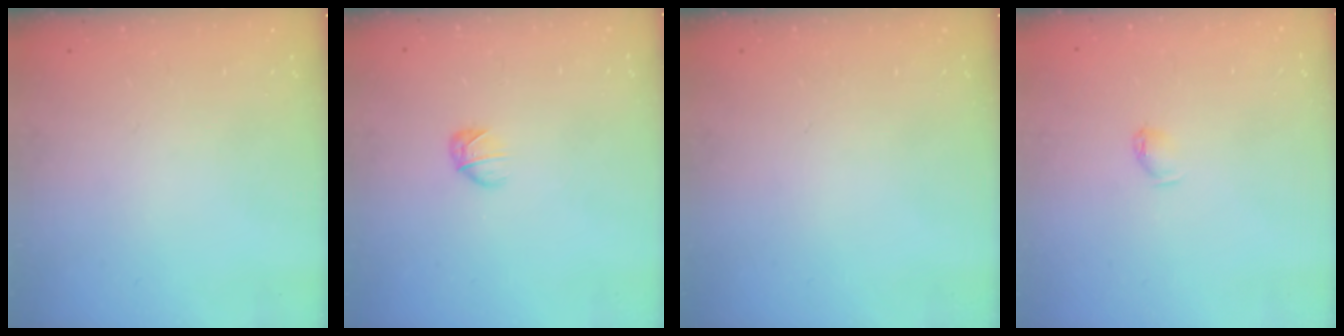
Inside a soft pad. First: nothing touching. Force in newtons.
{"total": 2.7, "press": 2.7, "slide": 0.7}
{"total": 0.0}
{"total": 4.1, "press": 4.0, "slide": 0.8}